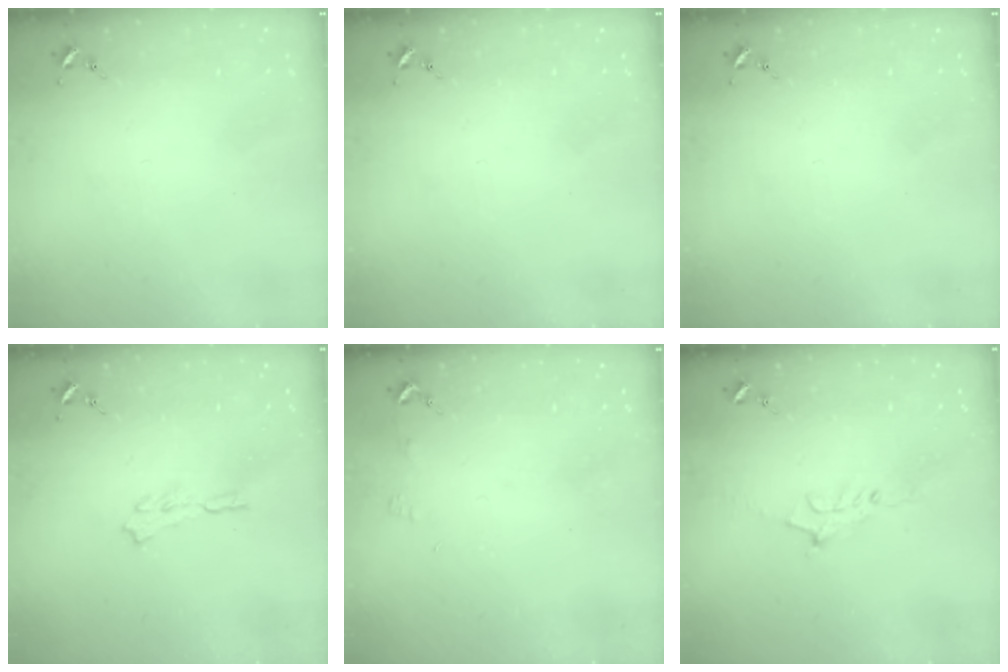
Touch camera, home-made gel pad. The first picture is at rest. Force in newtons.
{"total": 0.0}
{"total": 0.0}
{"total": 3.7, "press": 3.7, "slide": 0.3}
{"total": 2.9, "press": 2.9, "slide": 0.2}
{"total": 5.7, "press": 5.6, "slide": 0.7}